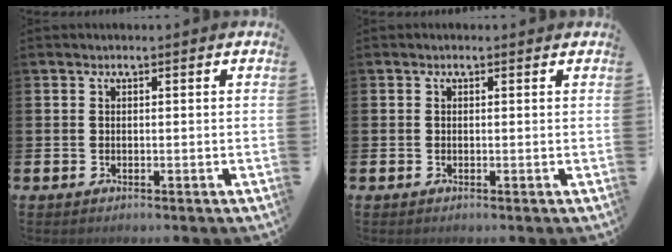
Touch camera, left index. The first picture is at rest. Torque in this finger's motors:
{"motor_torque": [0.93, -1.21, 0.19, -0.01]}